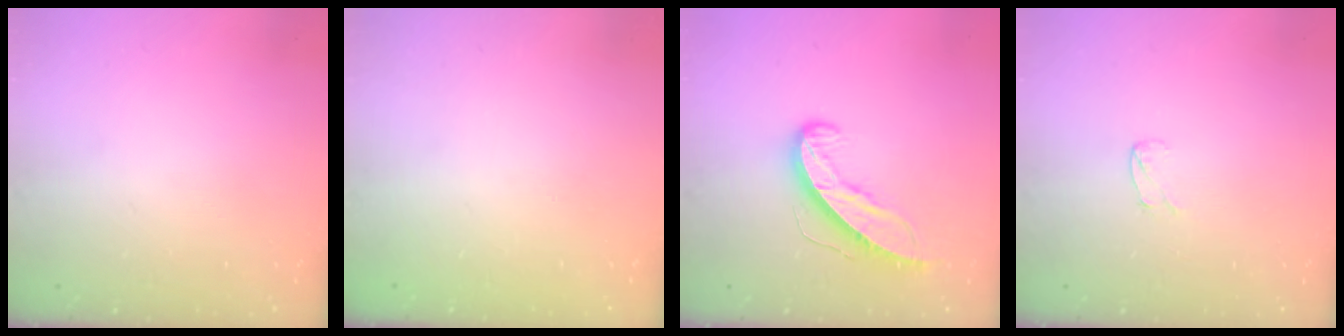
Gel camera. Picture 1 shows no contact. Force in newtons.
{"total": 0.0}
{"total": 8.9, "press": 8.9, "slide": 0.6}
{"total": 3.0, "press": 3.0, "slide": 0.3}